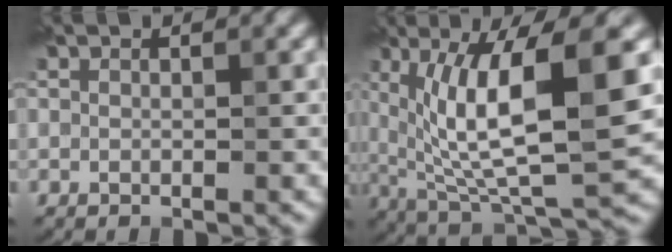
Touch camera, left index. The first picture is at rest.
{"total": 11.3, "force": [2.1, 3.2, 10.6], "torque": [-0.178, -0.007, 0.042]}